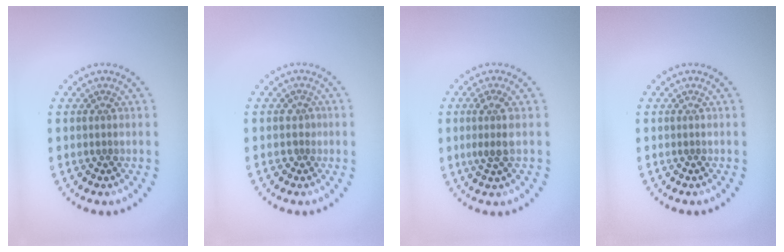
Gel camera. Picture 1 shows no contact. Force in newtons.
{"total": 0.7, "press": 0.4, "slide": 0.6}
{"total": 2.2, "press": 1.7, "slide": 1.3}
{"total": 0.0}